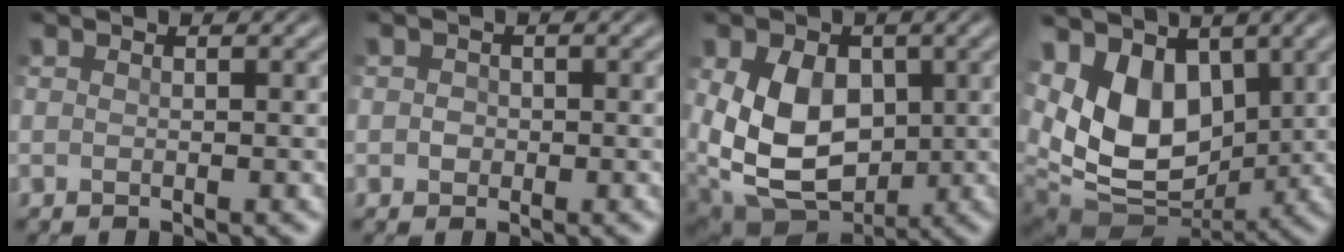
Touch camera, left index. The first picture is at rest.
{"total": 1.1, "force": [0.0, 1.0, 0.2], "torque": [0.004, 0.003, -0.005]}
{"total": 10.1, "force": [0.7, 7.4, 6.9], "torque": [-0.132, -0.008, 0.018]}
{"total": 9.9, "force": [2.1, 6.5, 7.1], "torque": [-0.145, -0.008, 0.036]}